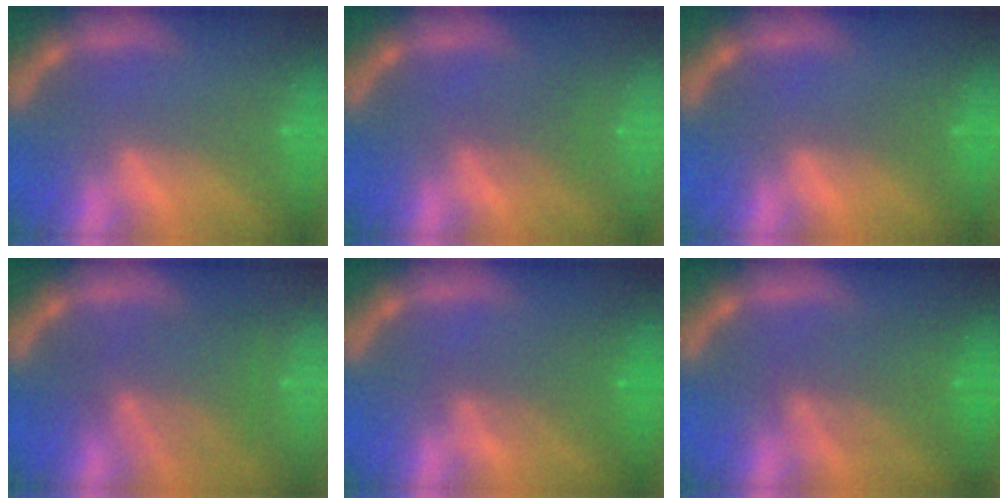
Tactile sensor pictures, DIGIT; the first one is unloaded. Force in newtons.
{"total": 2.0}
{"total": 1.0}
{"total": 6.0}
{"total": 3.5}
{"total": 5.1}